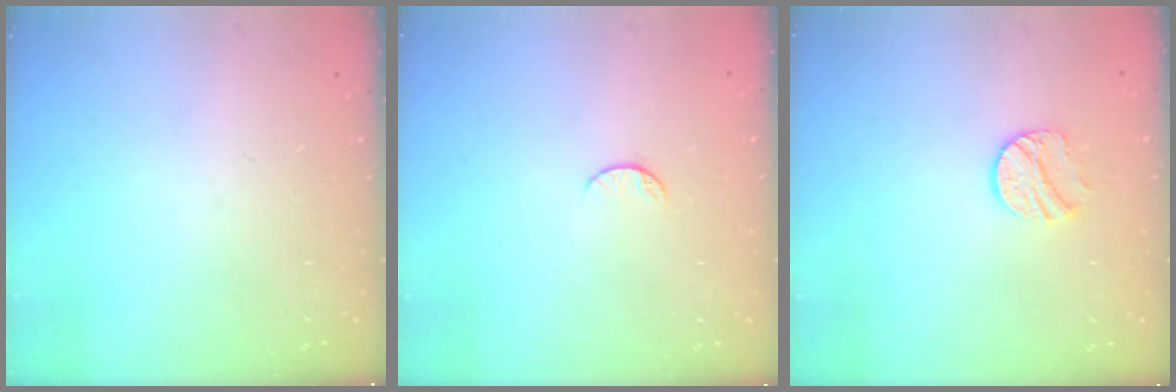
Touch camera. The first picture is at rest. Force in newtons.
{"total": 4.7, "press": 4.7, "slide": 0.4}
{"total": 9.0, "press": 9.0, "slide": 0.3}